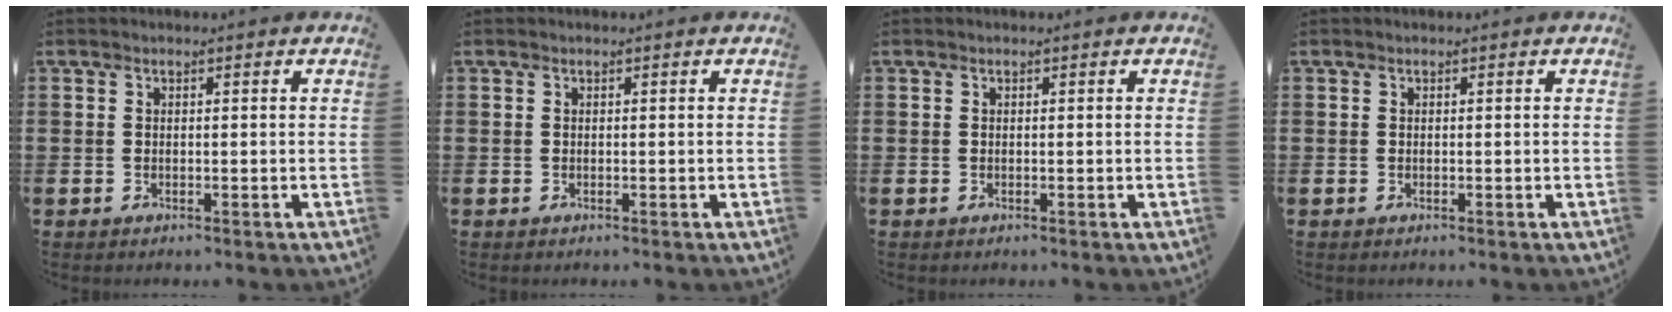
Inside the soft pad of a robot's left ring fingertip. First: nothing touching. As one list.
[{"total": 0.0}, {"total": 0.0}, {"total": 0.0}]